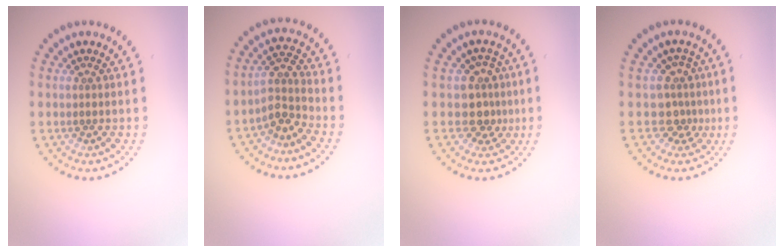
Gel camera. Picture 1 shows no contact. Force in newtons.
{"total": 2.7, "press": 2.0, "slide": 1.8}
{"total": 2.7, "press": 2.4, "slide": 1.3}
{"total": 2.6, "press": 1.8, "slide": 1.8}